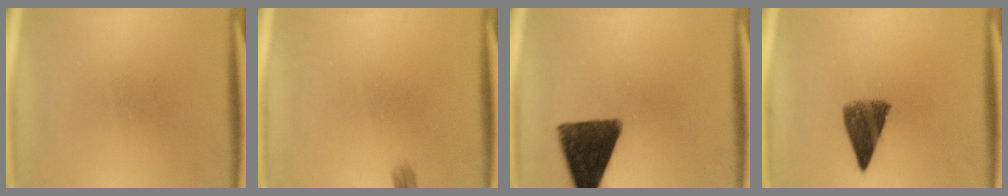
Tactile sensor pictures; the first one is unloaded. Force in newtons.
{"total": 1.0}
{"total": 13.5}
{"total": 6.7}